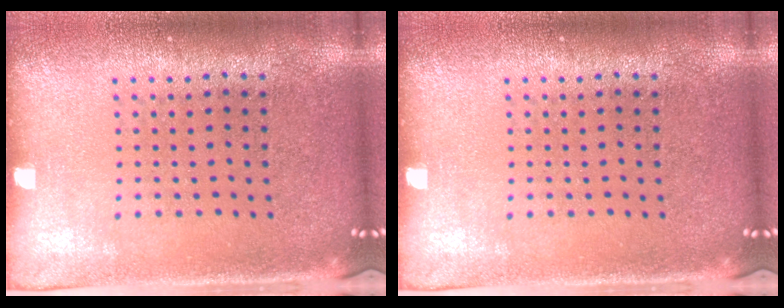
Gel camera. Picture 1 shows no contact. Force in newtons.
{"total": 0.0}